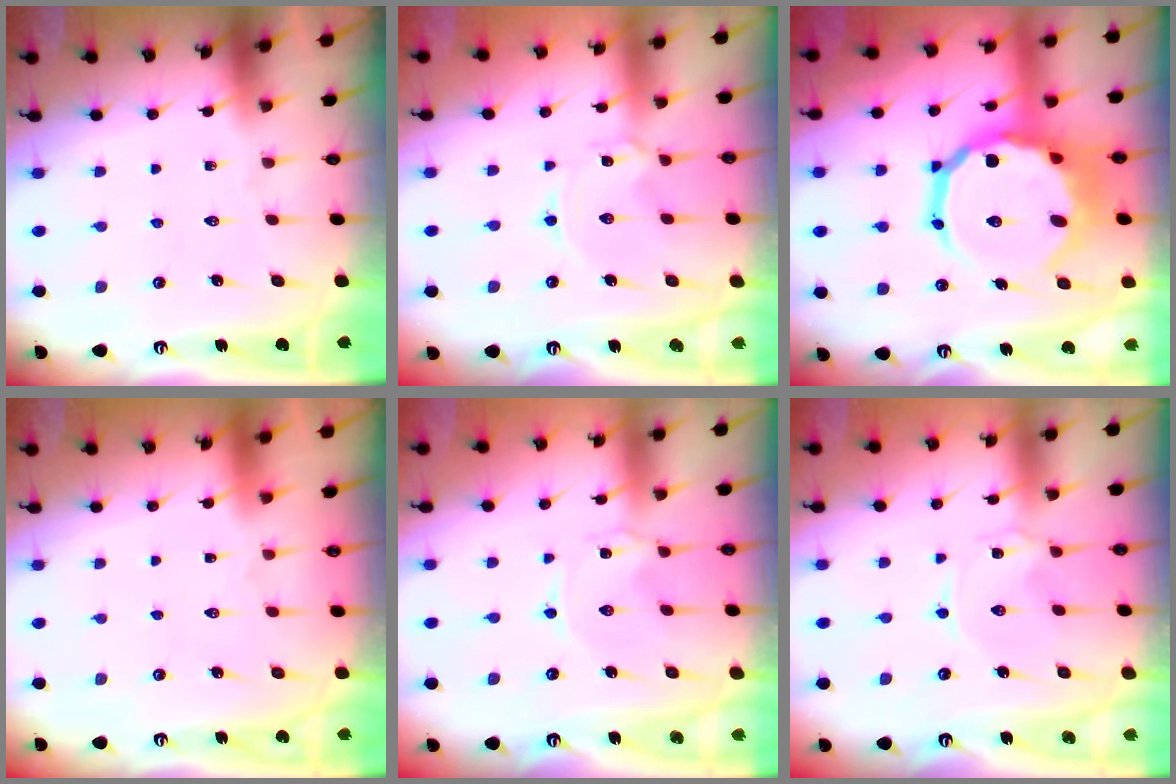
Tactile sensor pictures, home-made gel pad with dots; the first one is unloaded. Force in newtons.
{"total": 1.5, "press": 1.4, "slide": 0.2}
{"total": 17.9, "press": 17.4, "slide": 4.1}
{"total": 1.6, "press": 1.6, "slide": 0.1}
{"total": 0.0}
{"total": 0.7, "press": 0.6, "slide": 0.3}